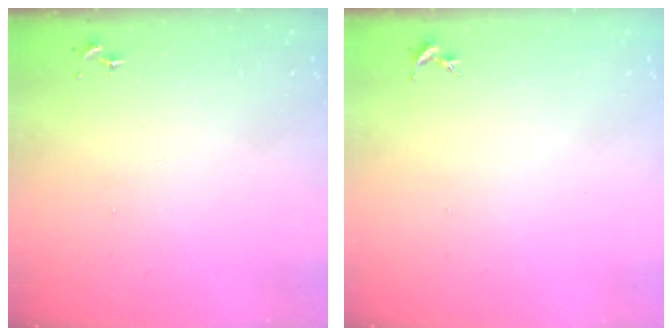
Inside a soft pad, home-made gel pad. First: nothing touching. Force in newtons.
{"total": 0.0}